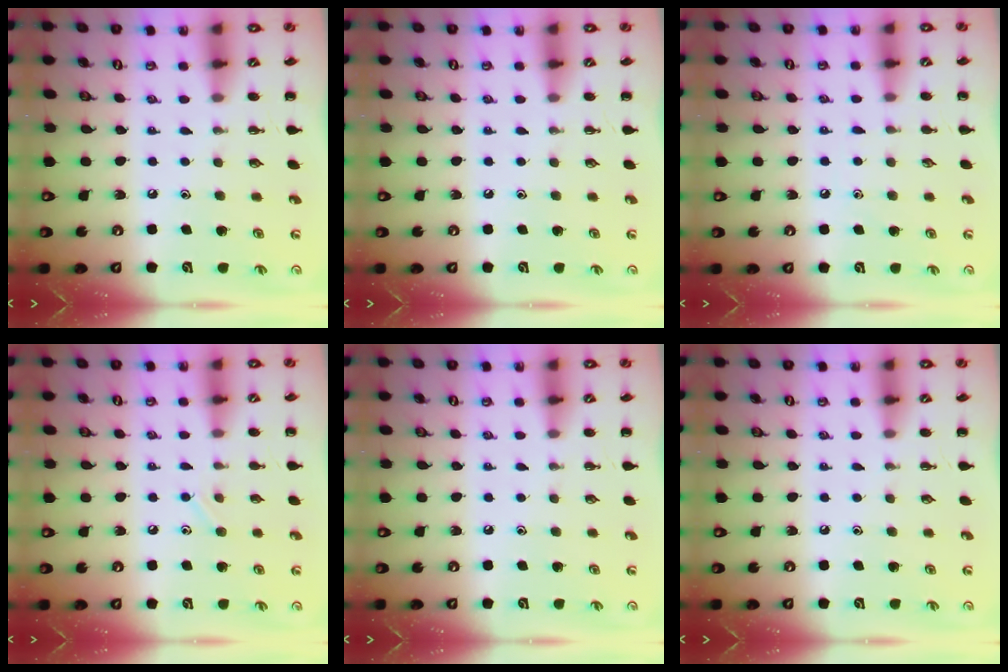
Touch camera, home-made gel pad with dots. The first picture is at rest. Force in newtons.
{"total": 0.0}
{"total": 3.9, "press": 3.7, "slide": 1.3}
{"total": 6.1, "press": 5.8, "slide": 1.9}
{"total": 0.0}
{"total": 0.0}